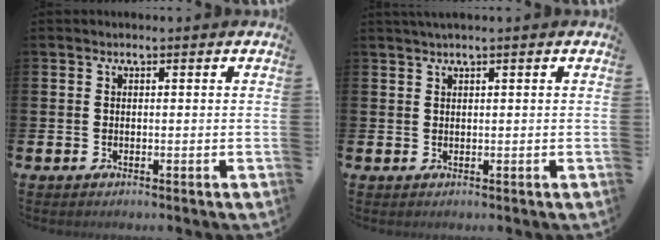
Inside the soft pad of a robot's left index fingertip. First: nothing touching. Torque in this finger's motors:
{"motor_torque": [-0.28, -0.62, -0.04, 0.00]}